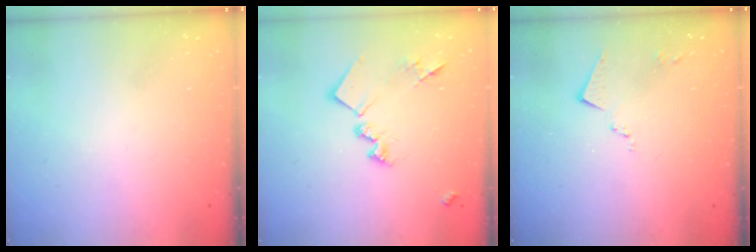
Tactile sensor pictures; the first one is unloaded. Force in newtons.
{"total": 14.7, "press": 14.7, "slide": 0.7}
{"total": 5.4, "press": 5.4, "slide": 0.5}